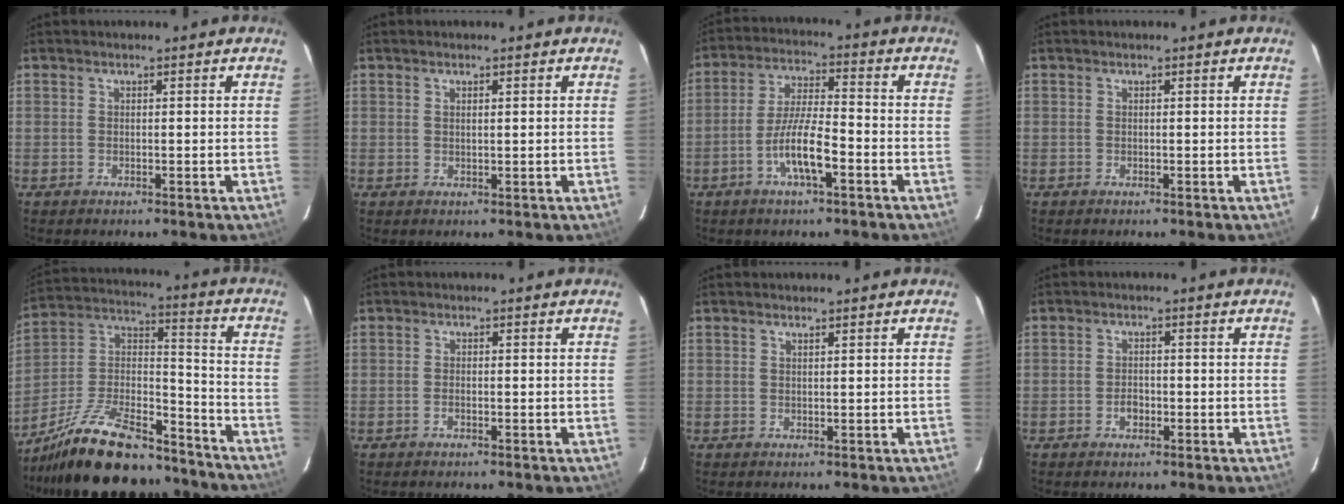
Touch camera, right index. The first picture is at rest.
{"total": 0.9, "force": [0.5, -0.1, 0.7], "torque": [-0.014, 0.001, 0.010]}
{"total": 8.5, "force": [-3.9, 1.5, 7.4], "torque": [-0.149, 0.002, -0.071]}
{"total": 0.0}
{"total": 24.1, "force": [-19.0, 7.8, 12.6], "torque": [-0.238, 0.012, -0.299]}
{"total": 0.9, "force": [-0.5, 0.4, 0.6], "torque": [-0.013, 0.001, -0.010]}
{"total": 0.6, "force": [0.5, -0.3, 0.3], "torque": [-0.005, 0.000, 0.010]}
{"total": 2.1, "force": [-0.9, 1.5, 1.1], "torque": [-0.021, 0.005, -0.015]}